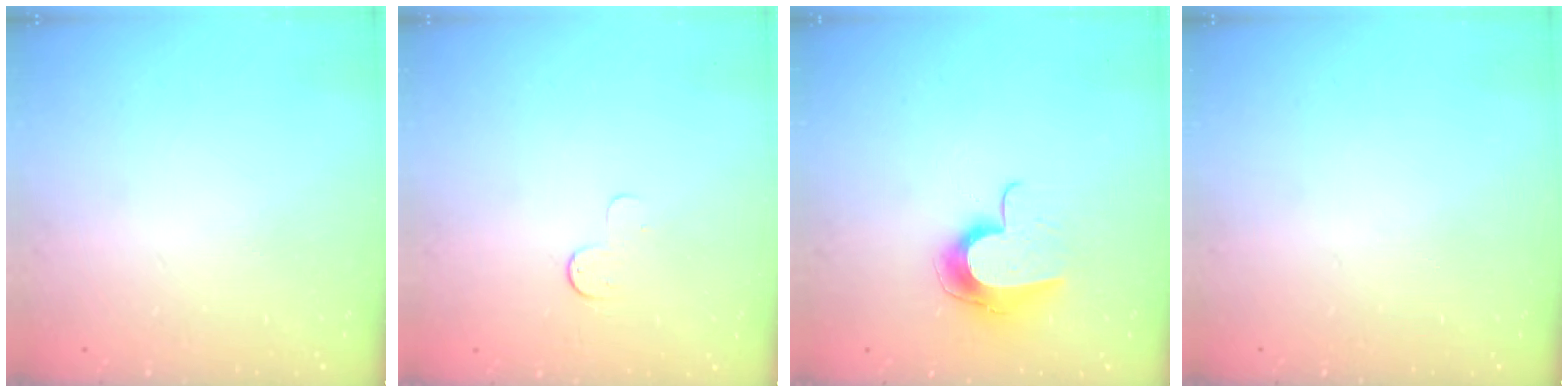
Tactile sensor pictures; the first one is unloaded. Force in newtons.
{"total": 5.0, "press": 5.0, "slide": 0.4}
{"total": 10.9, "press": 10.9, "slide": 0.7}
{"total": 0.0}